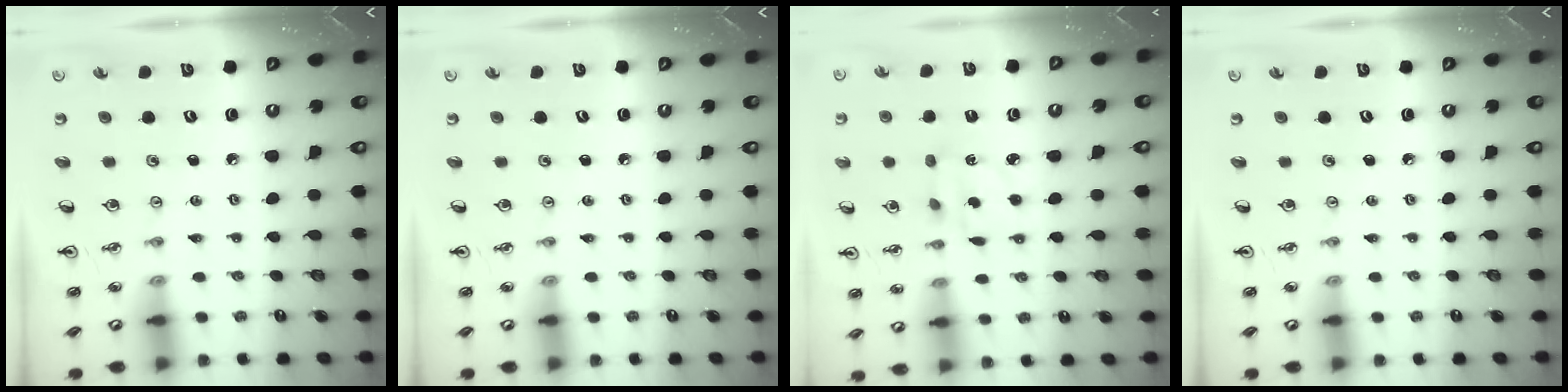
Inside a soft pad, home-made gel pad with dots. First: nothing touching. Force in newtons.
{"total": 0.0}
{"total": 2.6, "press": 2.5, "slide": 0.3}
{"total": 0.0}